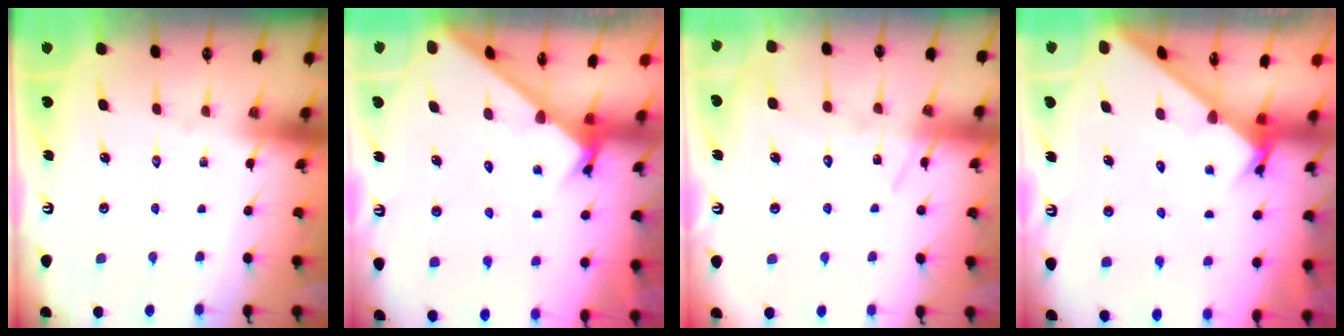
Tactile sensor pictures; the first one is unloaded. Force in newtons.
{"total": 2.4, "press": 2.4, "slide": 0.1}
{"total": 9.8, "press": 9.8, "slide": 0.7}
{"total": 2.4, "press": 2.4, "slide": 0.1}